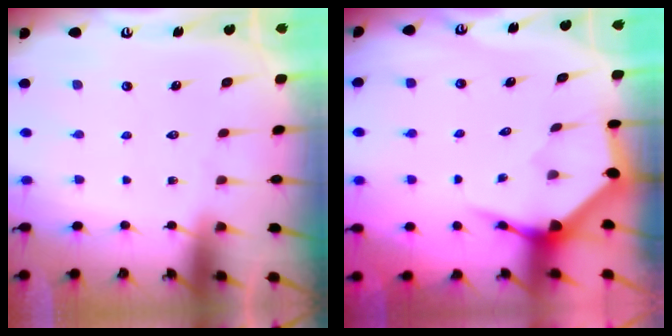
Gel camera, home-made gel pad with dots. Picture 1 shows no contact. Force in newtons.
{"total": 4.1, "press": 4.0, "slide": 0.5}